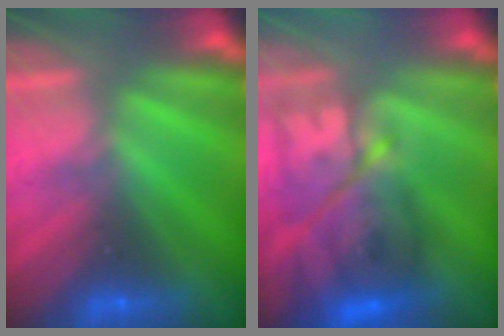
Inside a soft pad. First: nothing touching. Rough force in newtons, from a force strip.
{"total": 9.7}